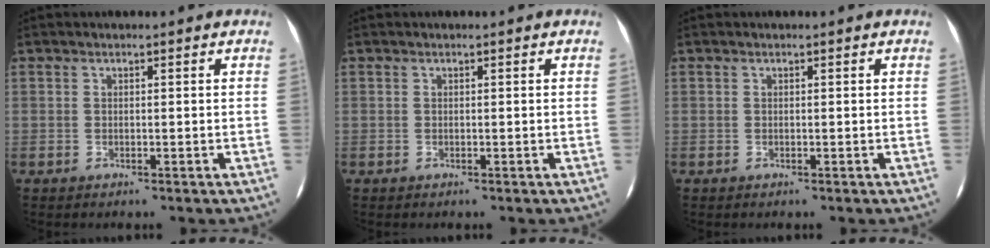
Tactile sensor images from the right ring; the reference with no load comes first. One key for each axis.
{"total": 0.0}
{"total": 0.0}